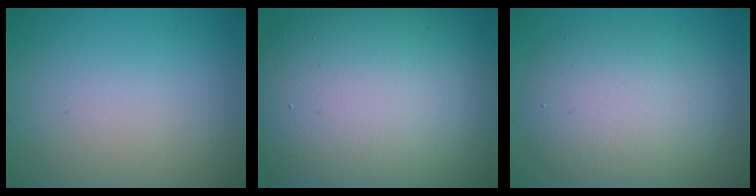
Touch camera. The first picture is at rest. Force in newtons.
{"total": 16.2, "press": 16.2, "slide": 0.6}
{"total": 6.8, "press": 6.8, "slide": 0.6}